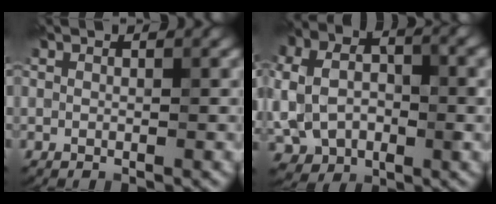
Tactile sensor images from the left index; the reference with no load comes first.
{"total": 9.4, "force": [-0.4, 7.2, 6.1], "torque": [-0.128, 0.005, -0.003]}